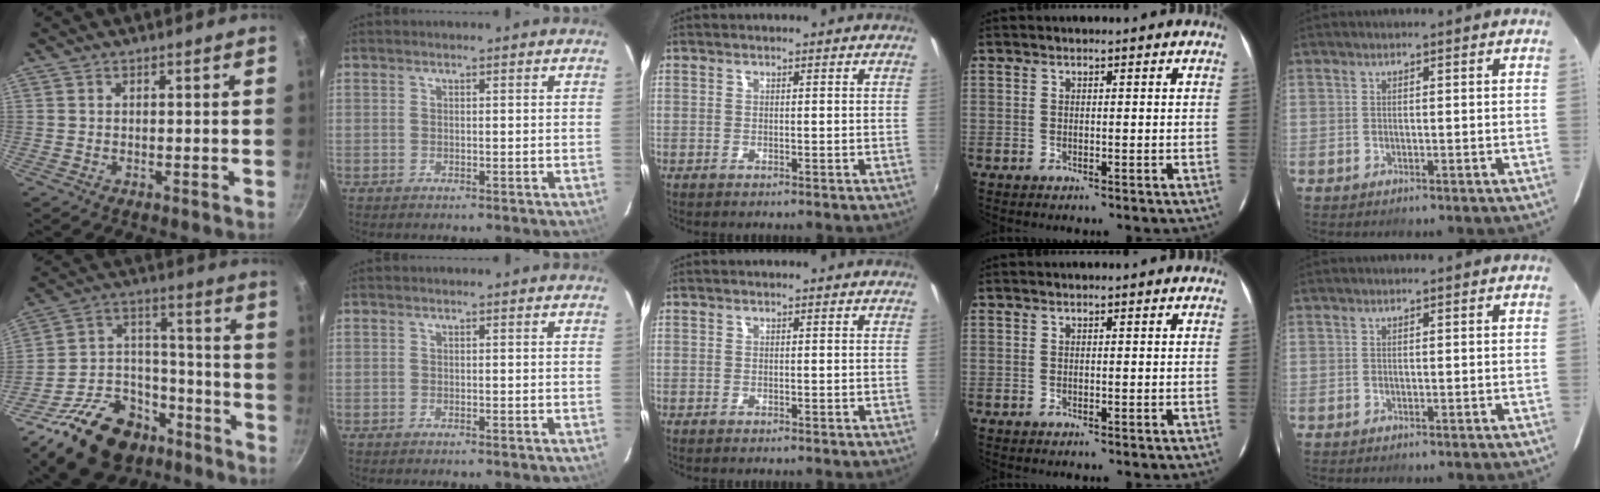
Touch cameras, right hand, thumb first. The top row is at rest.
{"thumb": {"total": 23.0, "force": [-14.2, 13.9, 11.6], "torque": [-0.158, 0.100, -0.228]}, "index": {"total": 0.8, "force": [-0.7, 0.2, 0.2], "torque": [-0.008, 0.003, -0.012]}}